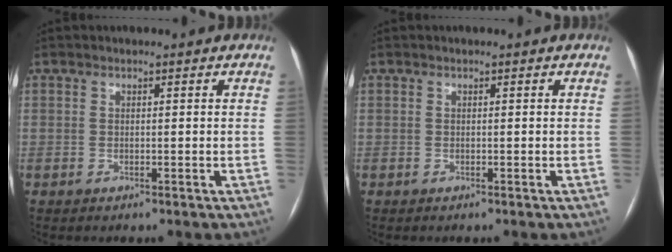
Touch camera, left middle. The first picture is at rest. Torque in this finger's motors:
{"motor_torque": [0.04, 0.04, 0.02, 0.00]}